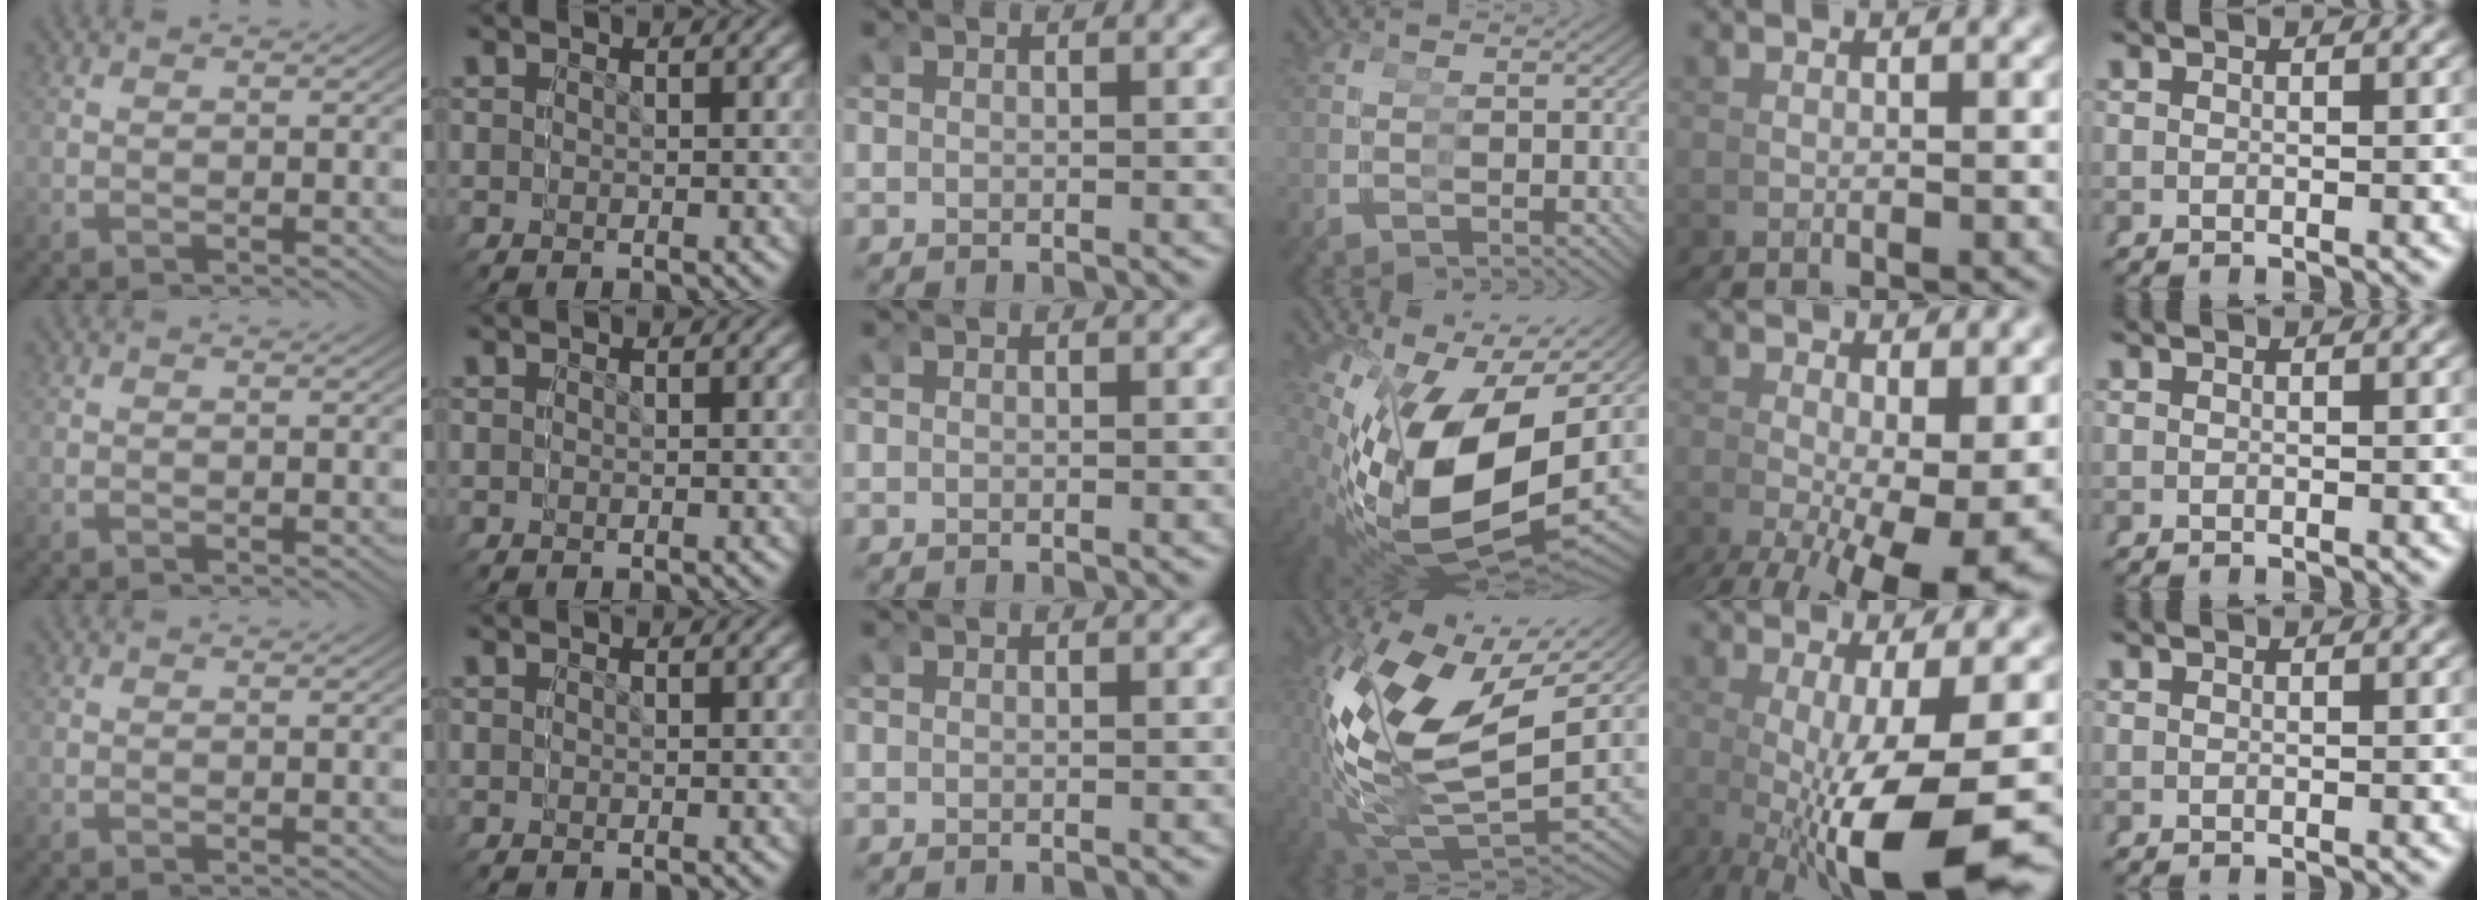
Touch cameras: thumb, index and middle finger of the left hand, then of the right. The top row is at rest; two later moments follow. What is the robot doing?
{"motion": "grasp_and_lifting", "object": "glue stick"}